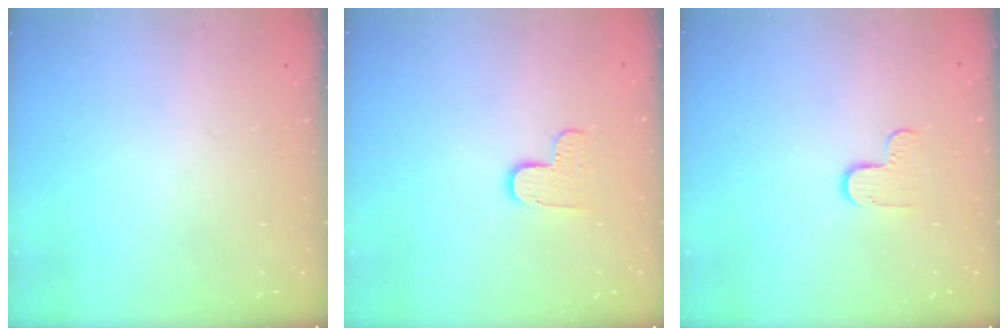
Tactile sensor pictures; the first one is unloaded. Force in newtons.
{"total": 7.0, "press": 7.0, "slide": 0.2}
{"total": 5.2, "press": 5.2, "slide": 0.5}